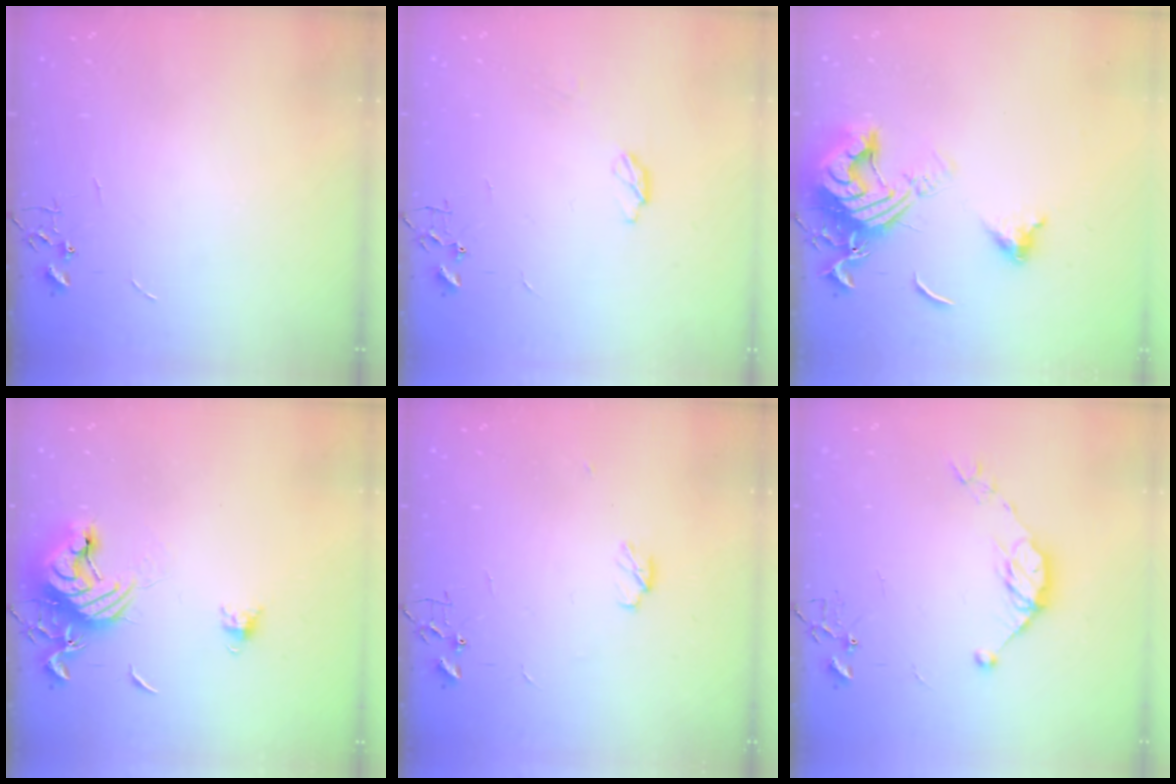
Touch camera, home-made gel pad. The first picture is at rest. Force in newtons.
{"total": 4.2, "press": 4.2, "slide": 0.4}
{"total": 15.6, "press": 15.5, "slide": 1.9}
{"total": 14.3, "press": 14.2, "slide": 1.4}
{"total": 4.5, "press": 4.4, "slide": 1.2}
{"total": 9.8, "press": 9.8, "slide": 0.8}